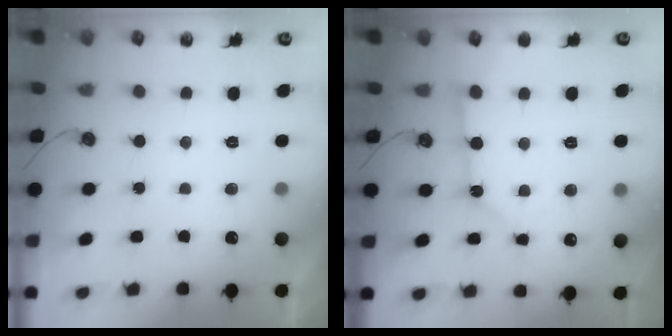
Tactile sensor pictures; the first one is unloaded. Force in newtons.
{"total": 7.3, "press": 7.3, "slide": 0.7}